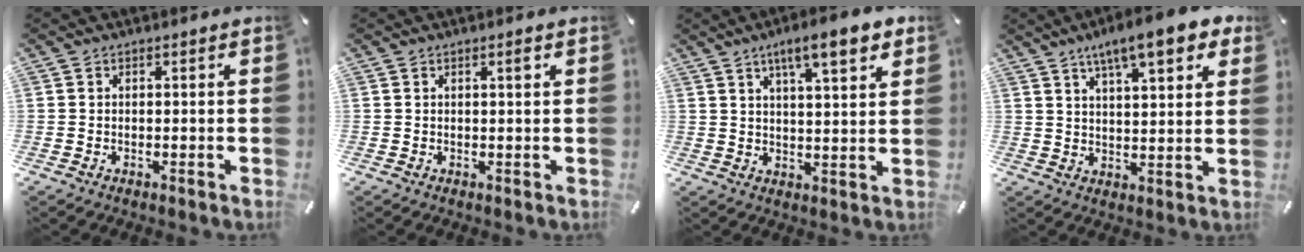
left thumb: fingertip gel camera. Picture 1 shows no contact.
{"total": 1.2, "force": [0.6, 0.1, 1.1], "torque": [-0.021, 0.001, 0.009]}
{"total": 9.9, "force": [6.2, 2.4, 7.3], "torque": [-0.113, -0.028, 0.102]}
{"total": 11.3, "force": [7.7, 3.1, 7.7], "torque": [-0.124, -0.033, 0.131]}